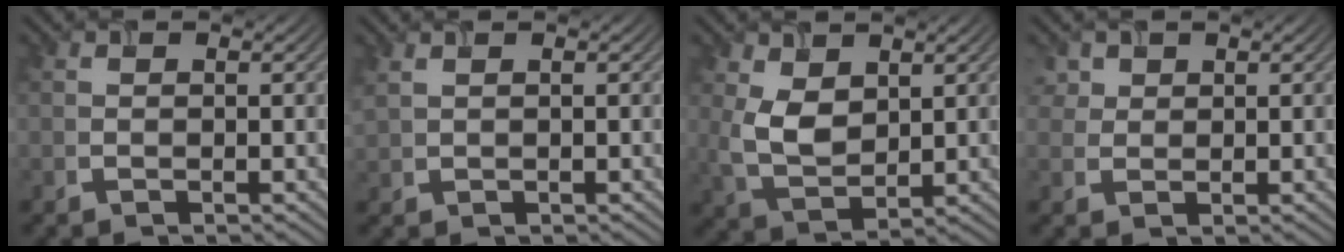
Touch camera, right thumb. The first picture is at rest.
{"total": 1.3, "force": [1.0, 0.4, 0.7], "torque": [-0.022, 0.003, 0.027]}
{"total": 5.8, "force": [1.9, 3.6, 4.0], "torque": [-0.098, -0.006, 0.042]}
{"total": 2.8, "force": [1.8, 2.0, 0.8], "torque": [-0.023, -0.008, 0.045]}